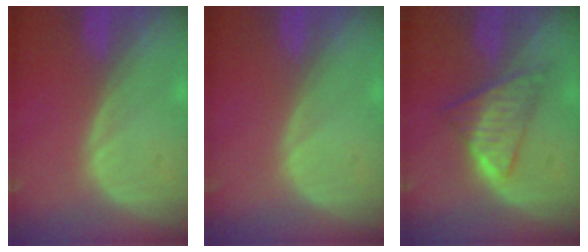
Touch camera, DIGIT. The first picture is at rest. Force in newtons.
{"total": 0.0}
{"total": 6.3, "press": 5.7, "slide": 2.7}